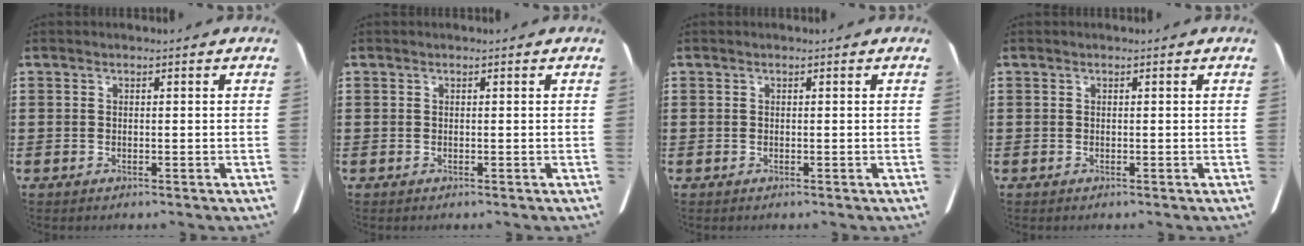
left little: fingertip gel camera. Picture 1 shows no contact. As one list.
[{"total": 0.0}, {"total": 0.0}, {"total": 0.0}]